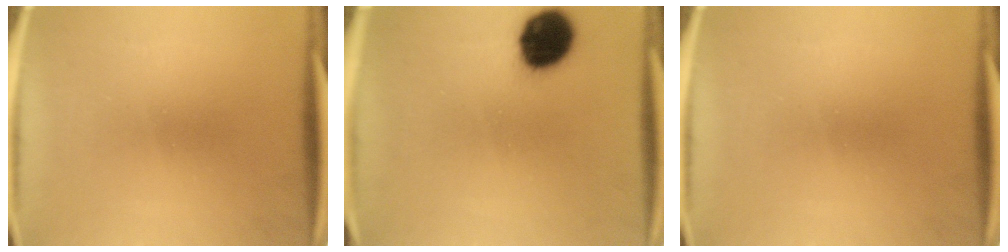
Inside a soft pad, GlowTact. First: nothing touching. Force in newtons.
{"total": 12.9}
{"total": 0.0}